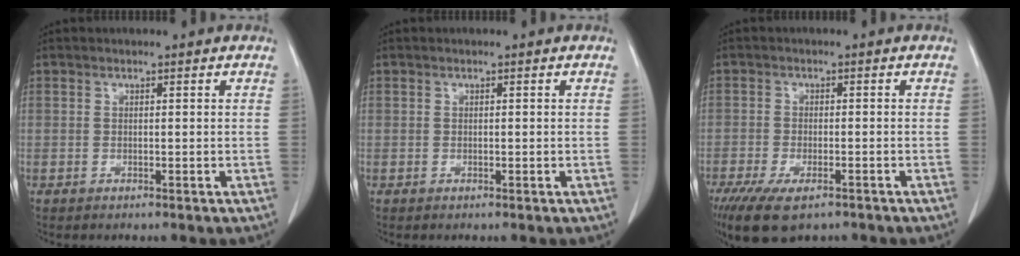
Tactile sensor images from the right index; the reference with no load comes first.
{"total": 0.0}
{"total": 10.2, "force": [-7.1, 3.7, 6.4], "torque": [-0.114, -0.019, -0.110]}